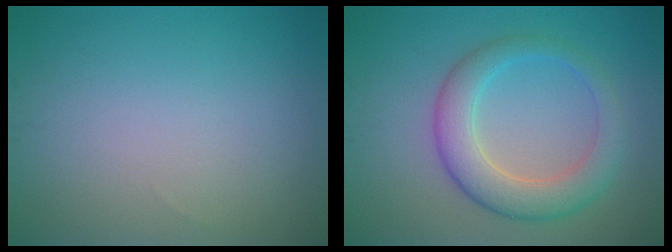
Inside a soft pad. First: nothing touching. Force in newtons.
{"total": 5.1, "press": 5.0, "slide": 0.4}